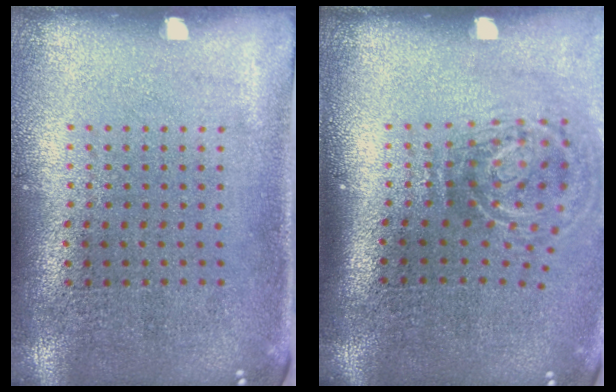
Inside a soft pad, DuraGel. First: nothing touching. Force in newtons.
{"total": 2.0, "press": 1.2, "slide": 1.6}